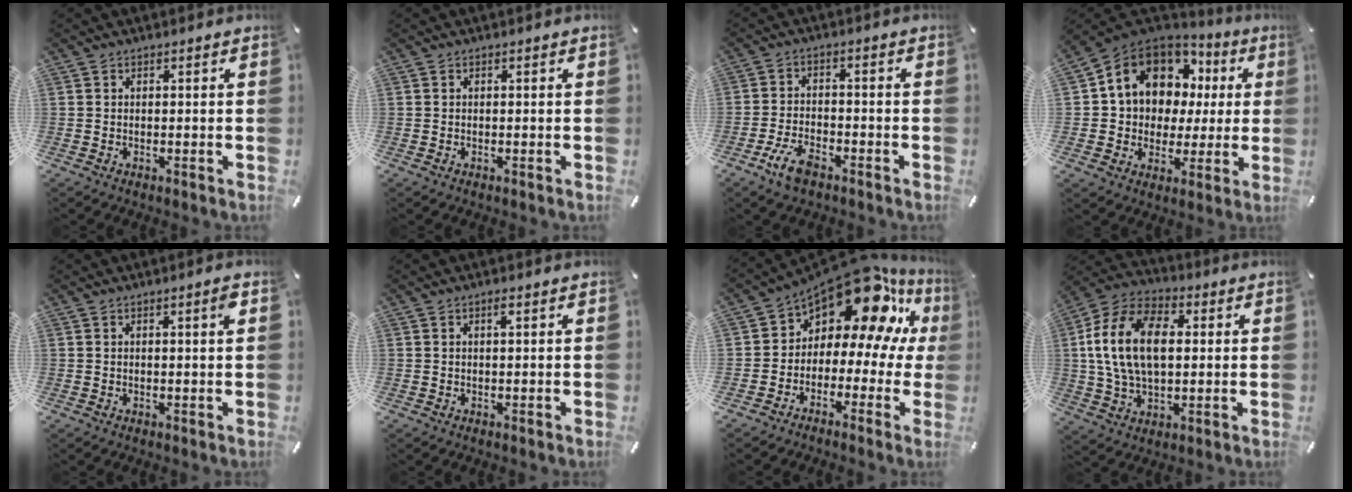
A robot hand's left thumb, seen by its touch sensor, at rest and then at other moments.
{"total": 0.0}
{"total": 6.8, "force": [-4.2, 3.3, 4.3], "torque": [-0.102, 0.012, -0.081]}
{"total": 13.3, "force": [5.2, 11.0, 5.3], "torque": [-0.110, -0.026, 0.101]}
{"total": 1.8, "force": [0.6, 0.1, 1.7], "torque": [-0.033, 0.001, 0.009]}
{"total": 1.2, "force": [0.4, 0.2, 1.1], "torque": [-0.023, 0.001, 0.006]}
{"total": 14.3, "force": [9.4, 6.4, 8.6], "torque": [-0.159, -0.088, 0.156]}
{"total": 16.5, "force": [2.0, 10.9, 12.2], "torque": [-0.280, 0.013, 0.033]}